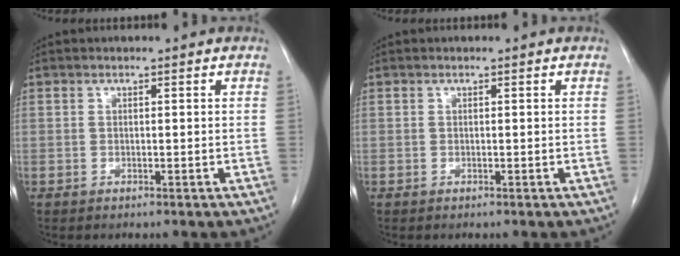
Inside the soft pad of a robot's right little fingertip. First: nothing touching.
{"total": 0.0}